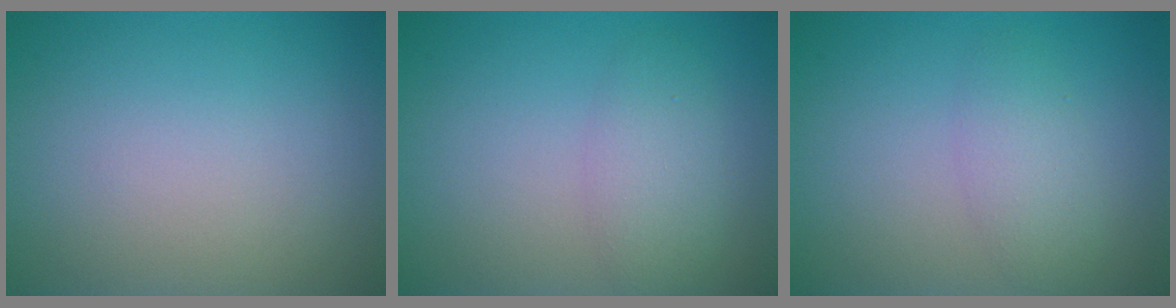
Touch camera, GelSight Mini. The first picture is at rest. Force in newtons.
{"total": 2.8, "press": 2.8, "slide": 0.1}
{"total": 2.4, "press": 2.4, "slide": 0.1}